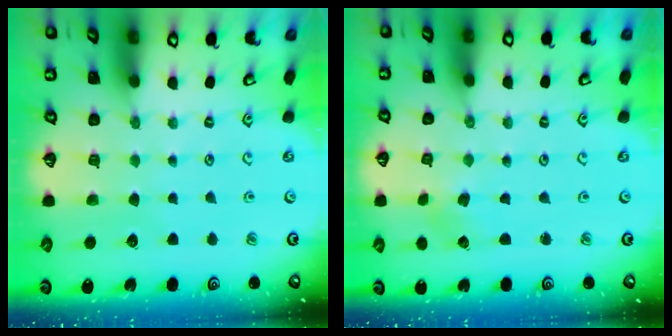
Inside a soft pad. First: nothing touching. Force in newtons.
{"total": 2.6, "press": 2.6, "slide": 0.6}